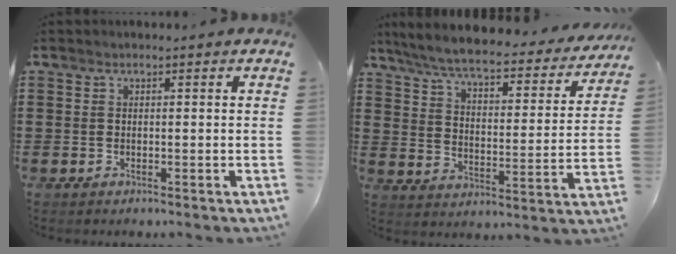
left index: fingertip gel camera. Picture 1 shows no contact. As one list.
[{"total": 6.1, "force": [5.4, 0.5, 2.9], "torque": [-0.080, -0.037, 0.089]}]